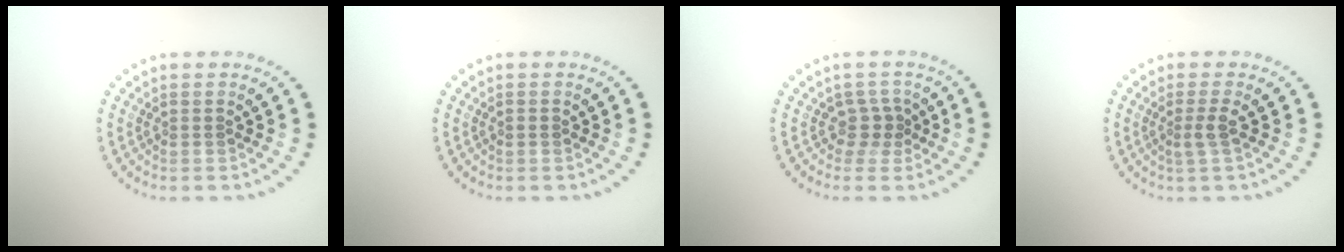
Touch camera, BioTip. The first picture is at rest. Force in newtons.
{"total": 0.7, "press": 0.7, "slide": 0.1}
{"total": 1.8, "press": 1.1, "slide": 1.4}
{"total": 1.4, "press": 1.0, "slide": 1.0}